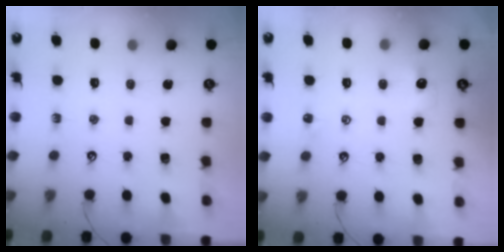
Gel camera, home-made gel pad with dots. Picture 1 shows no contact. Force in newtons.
{"total": 1.9, "press": 1.8, "slide": 0.6}